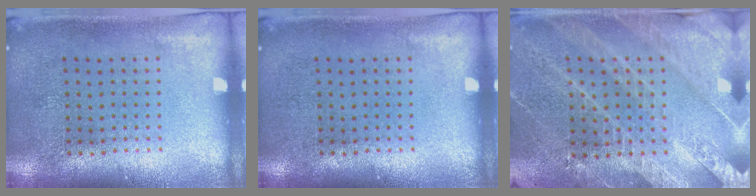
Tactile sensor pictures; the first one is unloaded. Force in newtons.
{"total": 0.0}
{"total": 3.0, "press": 2.9, "slide": 0.9}